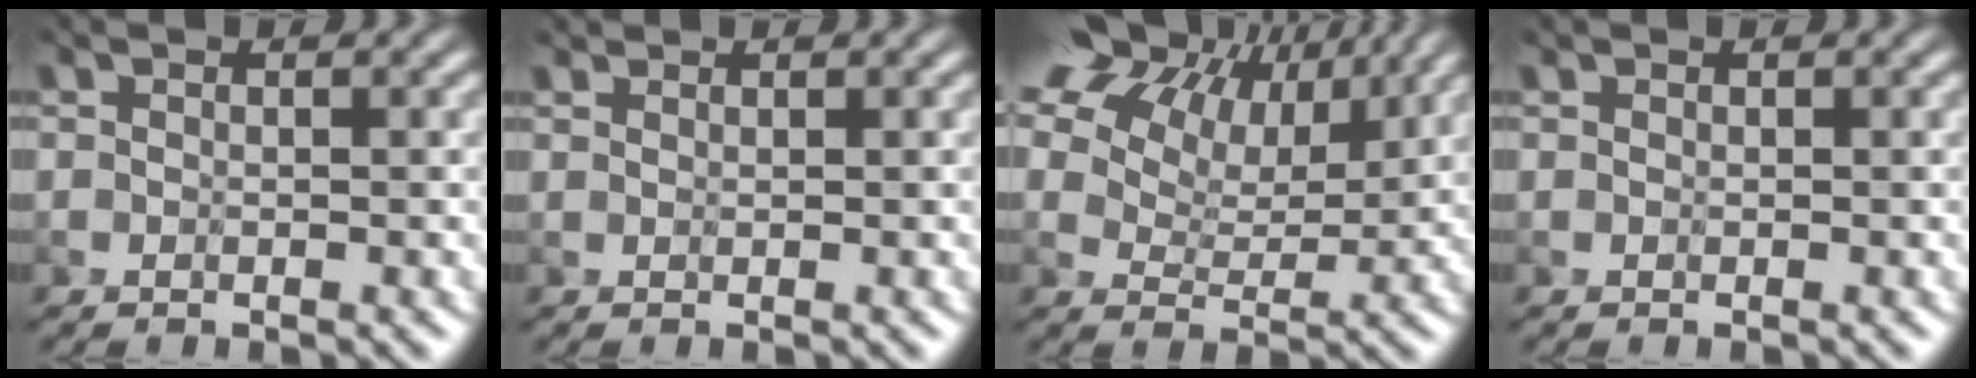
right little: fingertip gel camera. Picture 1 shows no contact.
{"total": 0.9, "force": [0.9, 0.2, 0.2], "torque": [-0.005, 0.000, 0.014]}
{"total": 17.9, "force": [10.5, 10.7, 9.9], "torque": [-0.205, 0.054, 0.191]}
{"total": 0.0}